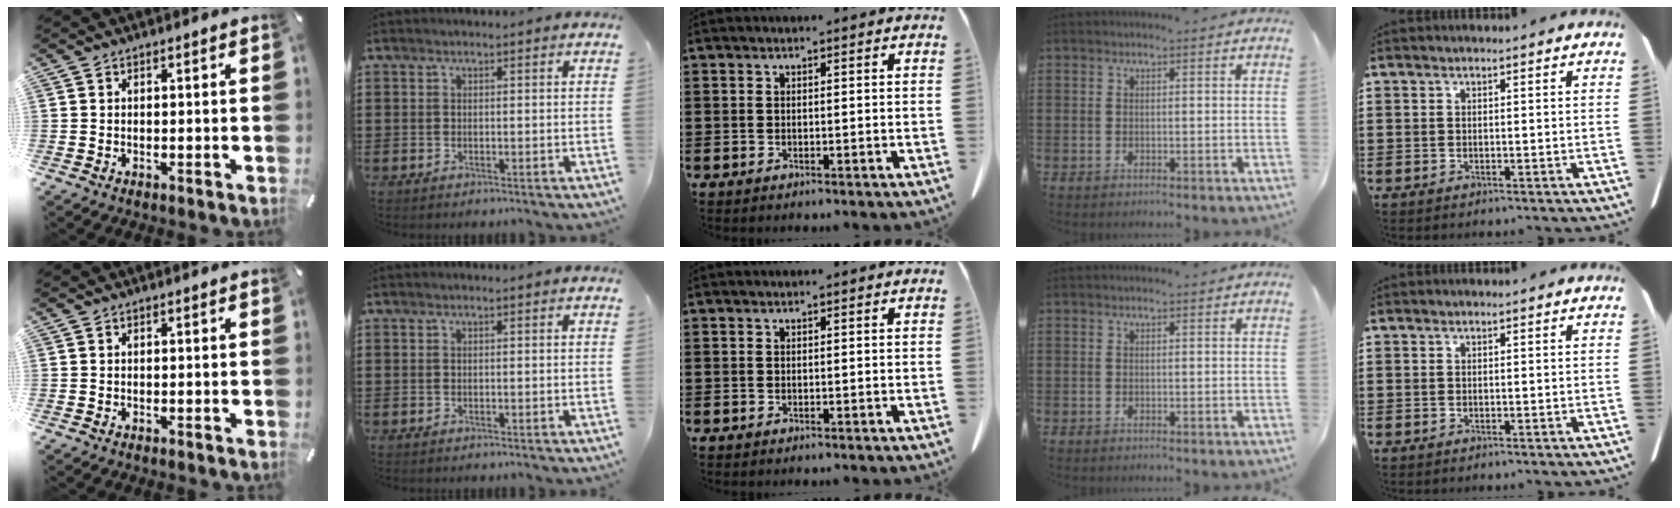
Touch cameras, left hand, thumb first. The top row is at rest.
{}